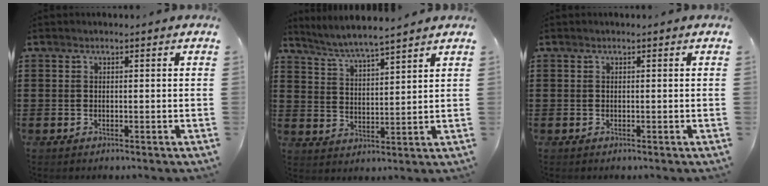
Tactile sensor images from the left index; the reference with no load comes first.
{"total": 4.8, "force": [4.6, -0.5, 1.2], "torque": [-0.042, -0.024, 0.080]}
{"total": 0.0}